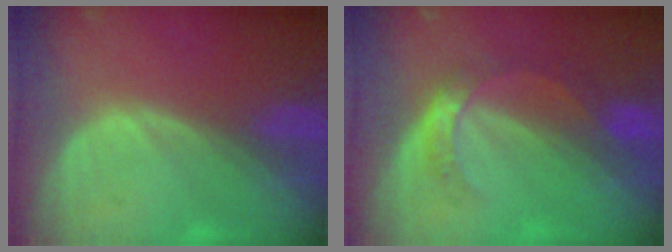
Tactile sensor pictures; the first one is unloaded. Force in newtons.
{"total": 5.2, "press": 4.6, "slide": 2.2}